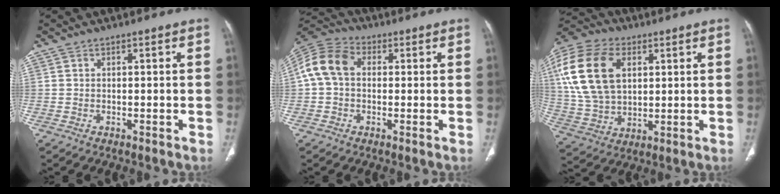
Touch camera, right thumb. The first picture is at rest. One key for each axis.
{"total": 9.7, "fx": 0.9, "fy": 7.1, "fz": 6.5, "tx": -0.128, "ty": 0.032, "tz": 0.007}
{"total": 20.1, "fx": 5.5, "fy": 13.1, "fz": 14.2, "tx": -0.285, "ty": -0.001, "tz": 0.103}